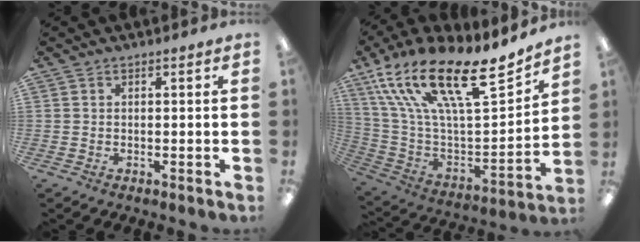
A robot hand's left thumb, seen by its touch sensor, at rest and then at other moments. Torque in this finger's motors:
{"motor_torque": [0.68, 0.57, 1.27, -1.50, 0.72]}